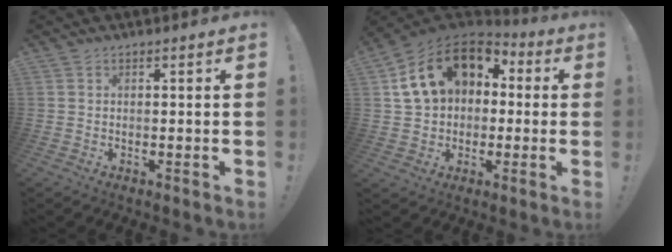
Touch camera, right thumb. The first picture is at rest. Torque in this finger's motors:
{"motor_torque": [2.01, 3.01, 0.97, -0.68, 0.13]}